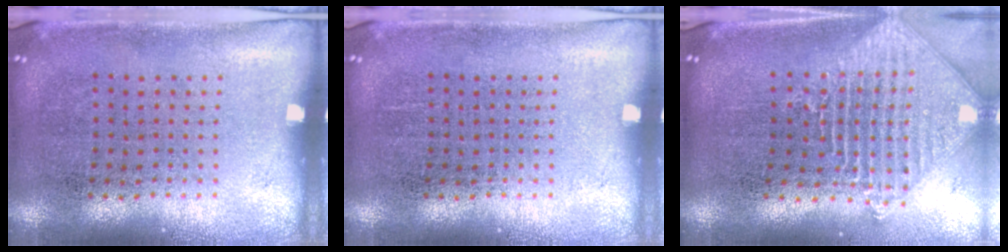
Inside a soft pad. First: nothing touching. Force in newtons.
{"total": 0.0}
{"total": 2.2, "press": 1.7, "slide": 1.3}